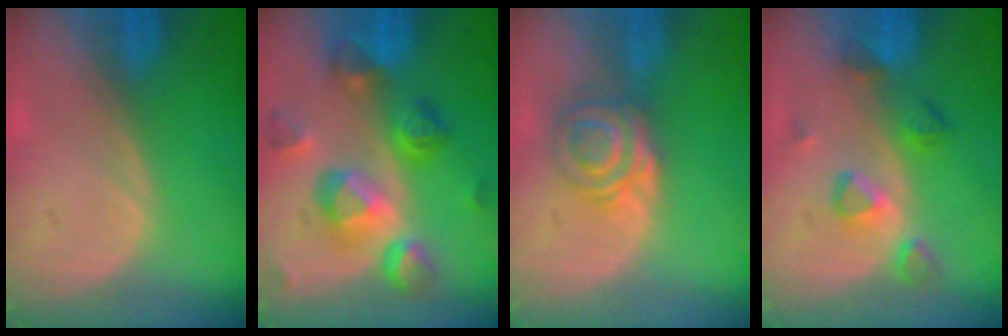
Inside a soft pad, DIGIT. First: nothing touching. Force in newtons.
{"total": 10.5, "press": 9.4, "slide": 4.7}
{"total": 5.8, "press": 5.4, "slide": 2.1}
{"total": 5.1, "press": 5.1, "slide": 0.7}